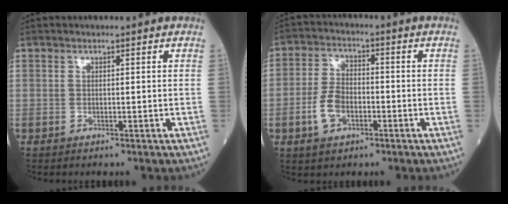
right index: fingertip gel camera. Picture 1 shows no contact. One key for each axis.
{"total": 7.5, "fx": -2.5, "fy": 4.5, "fz": 5.4, "tx": -0.120, "ty": 0.009, "tz": -0.046}